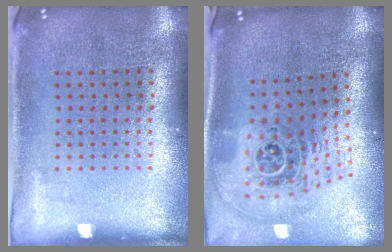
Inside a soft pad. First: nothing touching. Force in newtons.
{"total": 2.4, "press": 1.6, "slide": 1.7}